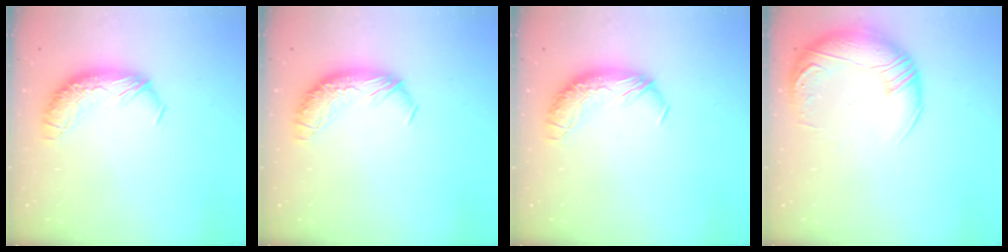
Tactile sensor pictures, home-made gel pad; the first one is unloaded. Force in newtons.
{"total": 0.0}
{"total": 0.0}
{"total": 3.0, "press": 0.1, "slide": 3.0}